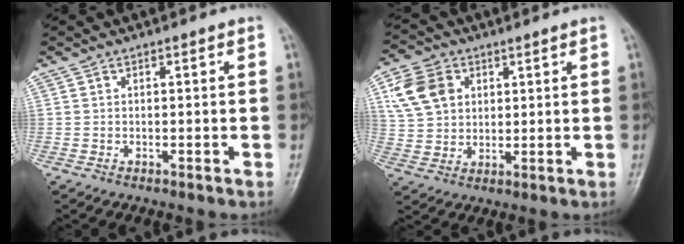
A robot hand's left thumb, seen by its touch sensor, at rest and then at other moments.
{"total": 9.5, "force": [3.5, 7.2, 5.1], "torque": [-0.080, -0.002, 0.067]}